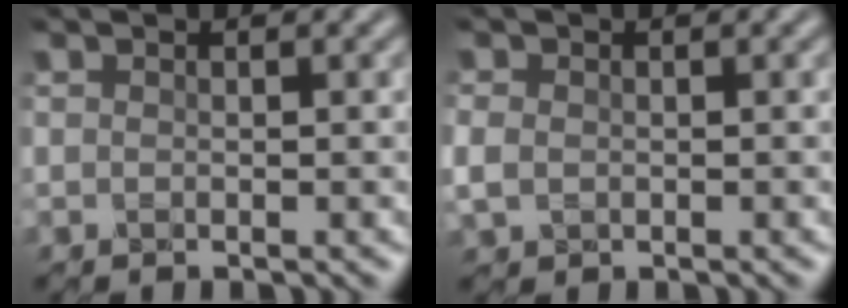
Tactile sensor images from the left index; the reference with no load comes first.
{"total": 2.0, "force": [-0.2, 1.6, 1.1], "torque": [-0.027, -0.003, -0.006]}